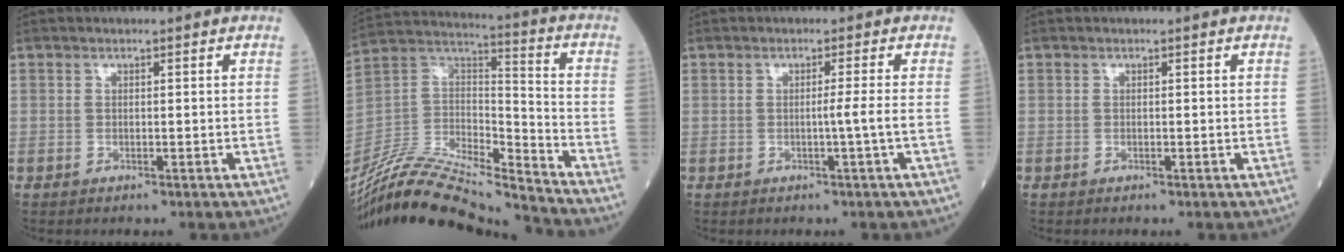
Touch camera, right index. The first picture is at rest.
{"total": 22.1, "force": [-20.6, 1.1, 7.9], "torque": [-0.178, 0.011, -0.372]}
{"total": 1.9, "force": [-0.4, -0.9, 1.6], "torque": [-0.012, 0.001, -0.011]}
{"total": 0.0}